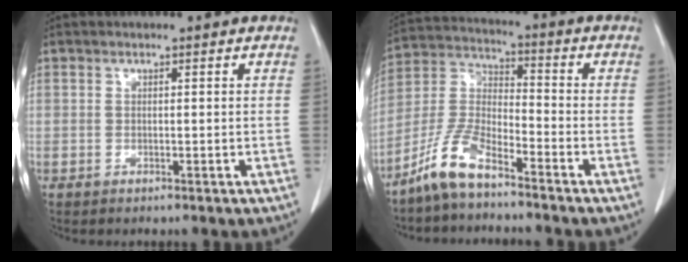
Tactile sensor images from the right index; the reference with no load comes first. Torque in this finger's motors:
{"motor_torque": [-0.19, 0.01, 0.11, 0.01]}